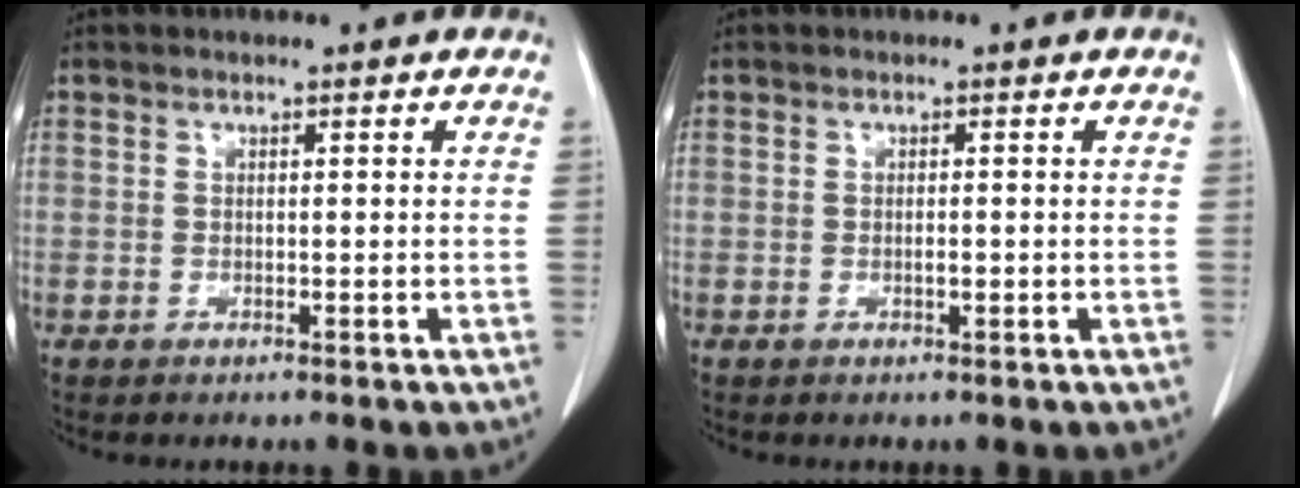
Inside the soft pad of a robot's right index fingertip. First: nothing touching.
{"total": 0.7, "force": [0.0, 0.2, 0.7], "torque": [-0.012, 0.000, 0.000]}